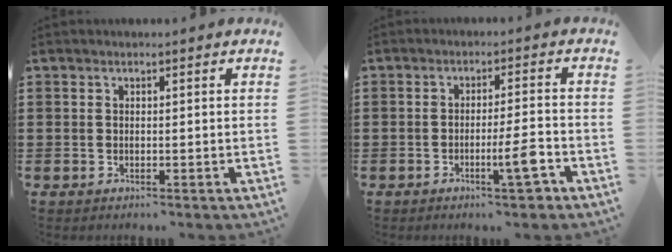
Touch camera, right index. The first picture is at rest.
{"total": 5.9, "force": [-2.5, 0.8, 5.3], "torque": [-0.084, -0.001, -0.042]}